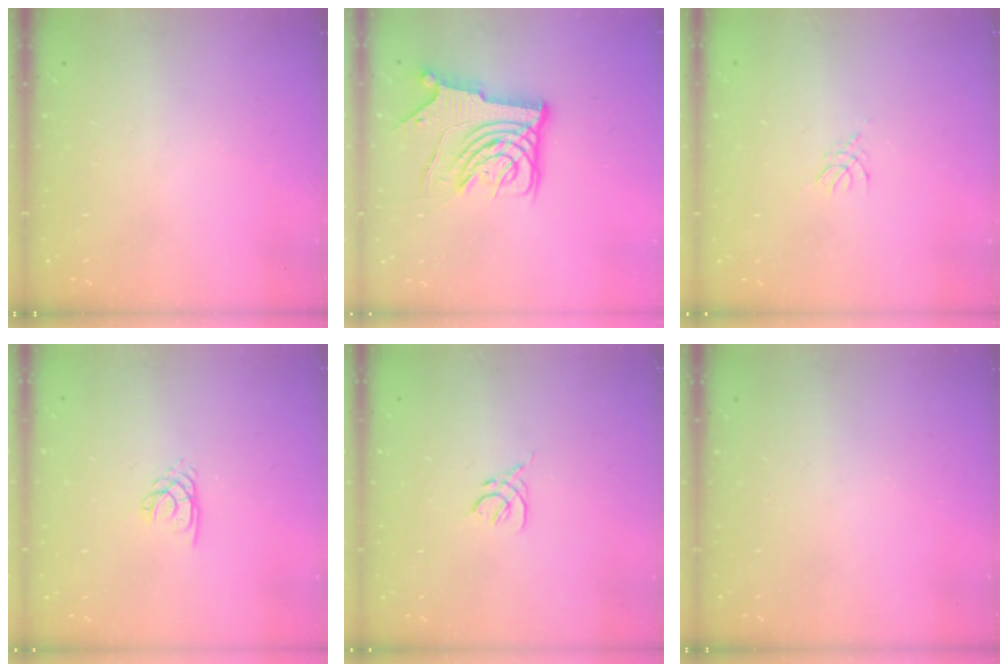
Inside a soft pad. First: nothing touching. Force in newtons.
{"total": 12.6, "press": 12.6, "slide": 1.4}
{"total": 2.8, "press": 2.7, "slide": 0.6}
{"total": 1.9, "press": 1.8, "slide": 0.3}
{"total": 2.2, "press": 2.1, "slide": 0.6}
{"total": 0.0}